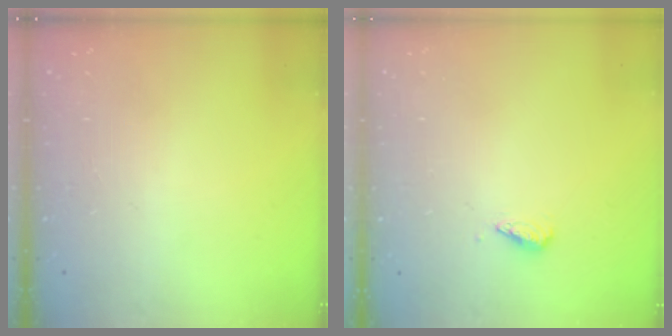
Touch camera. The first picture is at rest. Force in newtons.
{"total": 2.7, "press": 2.7, "slide": 0.6}